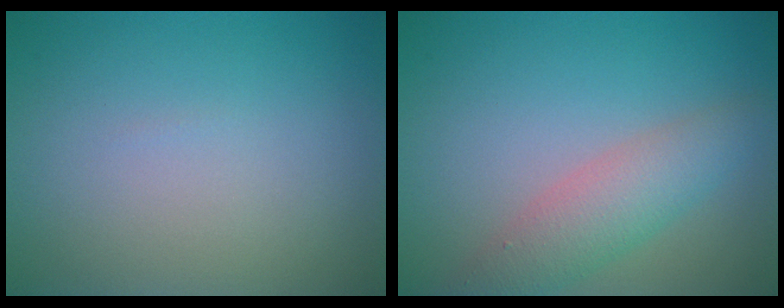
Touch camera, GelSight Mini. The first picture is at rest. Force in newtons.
{"total": 4.0, "press": 4.0, "slide": 0.1}